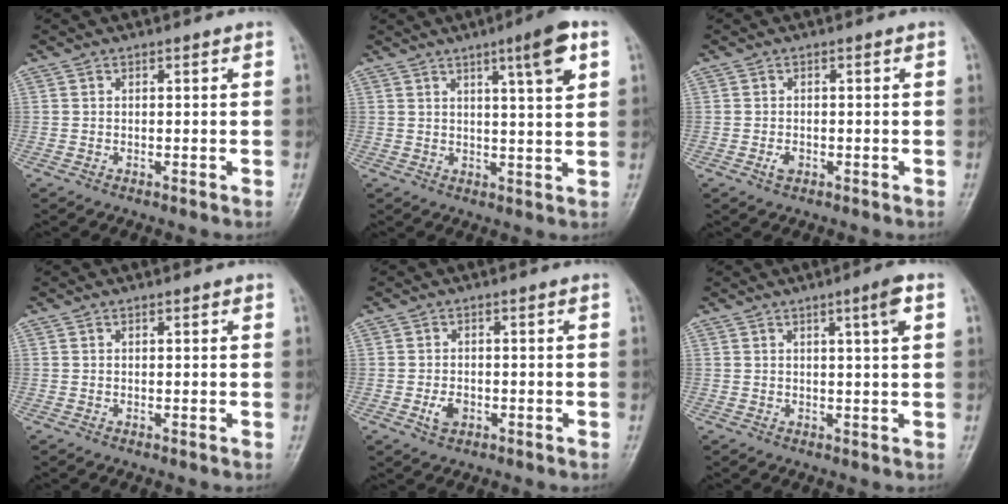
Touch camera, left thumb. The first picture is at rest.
{"total": 8.0, "force": [3.8, 0.9, 7.0], "torque": [-0.101, -0.015, 0.055]}
{"total": 1.6, "force": [-0.6, 1.0, 1.0], "torque": [-0.018, 0.002, -0.010]}
{"total": 0.5, "force": [0.4, 0.2, 0.3], "torque": [-0.006, -0.002, 0.005]}
{"total": 2.7, "force": [-0.8, 1.9, 1.7], "torque": [-0.028, 0.001, -0.012]}
{"total": 3.9, "force": [1.7, 0.0, 3.5], "torque": [-0.057, -0.004, 0.029]}